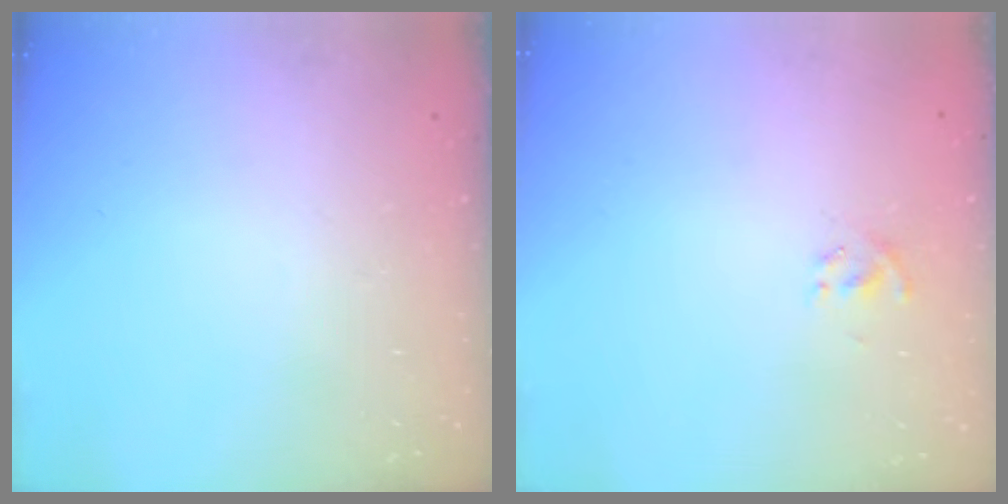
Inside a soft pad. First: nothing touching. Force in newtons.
{"total": 2.5, "press": 2.4, "slide": 0.8}